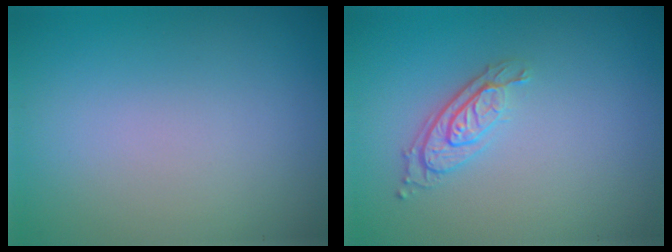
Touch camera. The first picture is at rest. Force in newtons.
{"total": 2.9, "press": 2.0, "slide": 2.0}